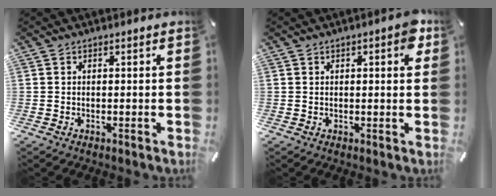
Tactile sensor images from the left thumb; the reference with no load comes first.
{"total": 3.7, "force": [1.2, 1.4, 3.2], "torque": [-0.042, -0.002, 0.014]}